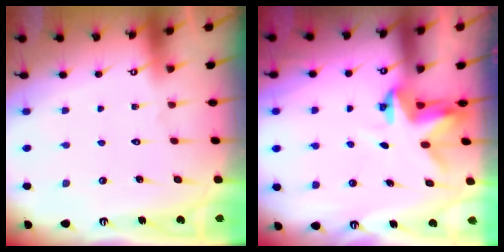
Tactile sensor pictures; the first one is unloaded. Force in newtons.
{"total": 3.5, "press": 3.5, "slide": 0.1}